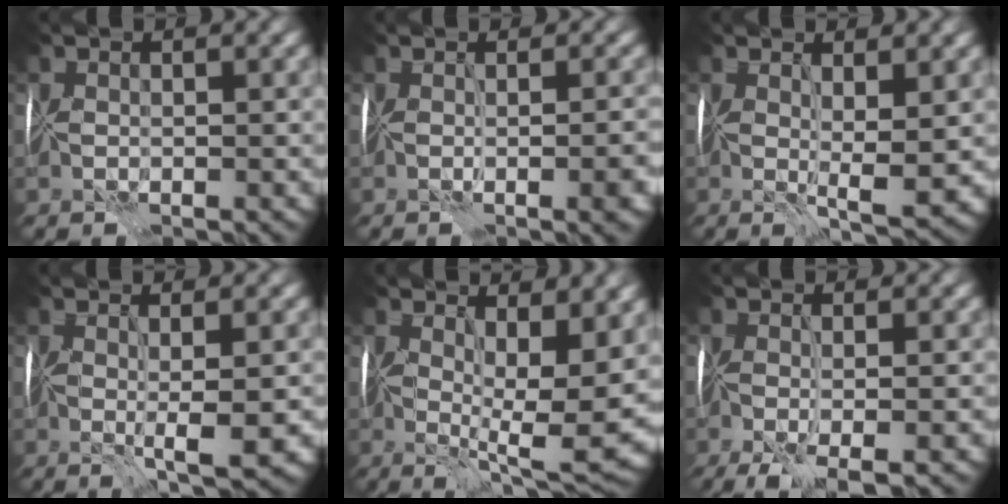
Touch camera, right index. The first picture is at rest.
{"total": 5.0, "force": [-0.8, 1.8, 4.6], "torque": [-0.029, -0.002, -0.003]}
{"total": 4.2, "force": [0.7, 0.9, 4.0], "torque": [-0.065, -0.011, 0.013]}
{"total": 3.9, "force": [-0.1, 0.7, 3.9], "torque": [-0.059, -0.004, -0.001]}
{"total": 10.3, "force": [1.8, 3.7, 9.4], "torque": [-0.154, -0.021, 0.035]}
{"total": 5.4, "force": [-2.5, 1.5, 4.5], "torque": [-0.080, -0.016, -0.036]}